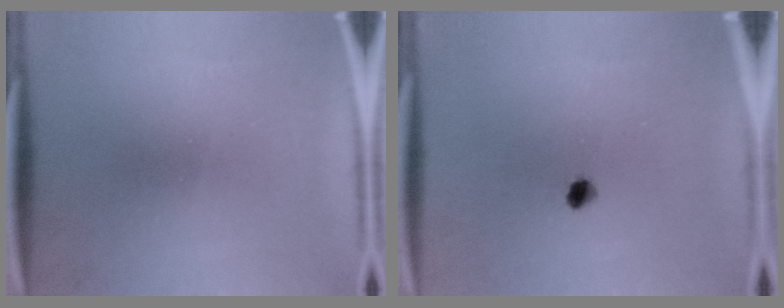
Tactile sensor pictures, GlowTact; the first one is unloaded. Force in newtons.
{"total": 1.9}